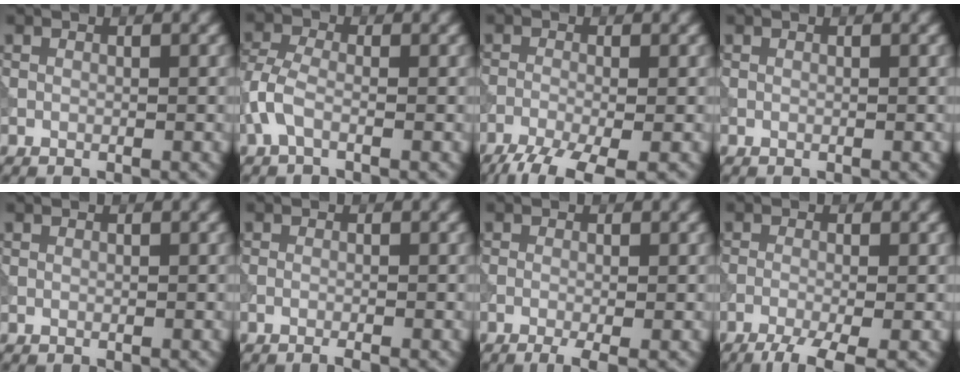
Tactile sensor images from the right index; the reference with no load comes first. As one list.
[{"total": 2.9, "force": [-1.3, 1.3, 2.3], "torque": [-0.060, 0.004, -0.041]}, {"total": 6.0, "force": [-4.3, 1.4, 3.9], "torque": [-0.072, -0.021, -0.088]}, {"total": 0.0}, {"total": 0.0}, {"total": 1.2, "force": [-0.8, 0.2, 0.9], "torque": [-0.011, -0.002, -0.019]}, {"total": 2.4, "force": [-1.3, 0.5, 2.0], "torque": [-0.036, -0.005, -0.029]}, {"total": 4.5, "force": [-2.9, 1.0, 3.3], "torque": [-0.053, -0.006, -0.061]}]